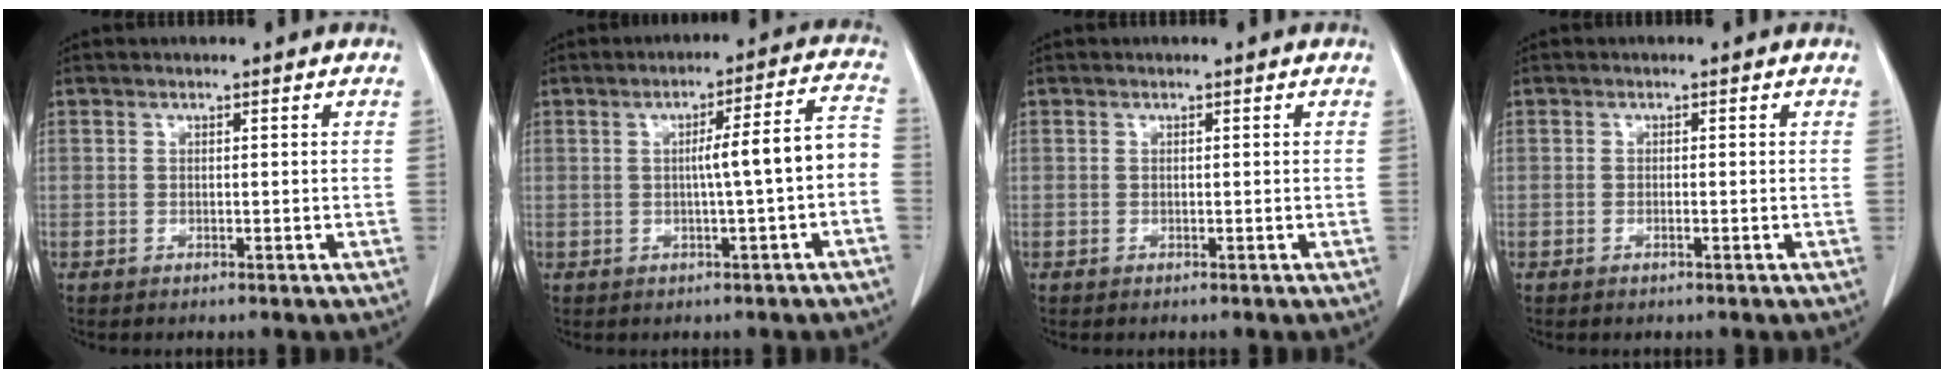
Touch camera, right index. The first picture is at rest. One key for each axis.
{"total": 7.5, "fx": -1.1, "fy": 0.0, "fz": 7.4, "tx": -0.104, "ty": 0.026, "tz": -0.013}
{"total": 0.0}
{"total": 0.6, "fx": -0.3, "fy": 0.0, "fz": 0.5, "tx": -0.012, "ty": 0.000, "tz": -0.003}